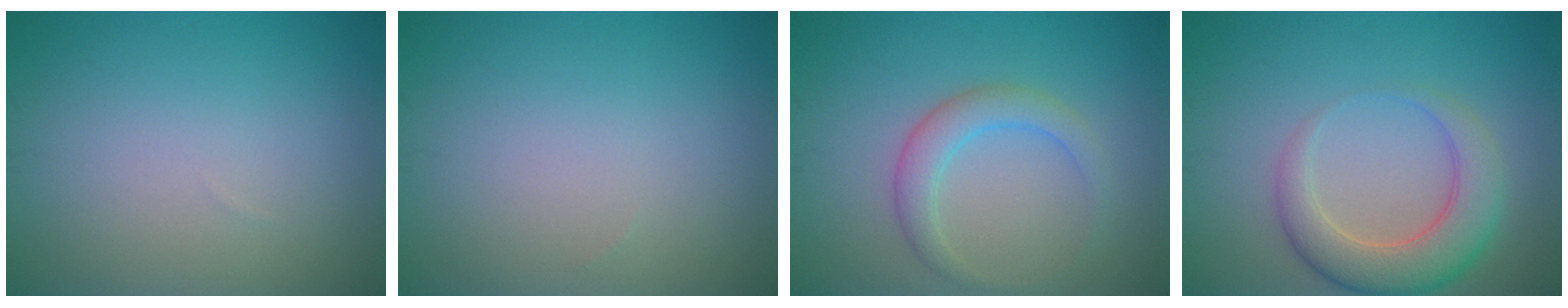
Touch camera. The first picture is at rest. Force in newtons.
{"total": 0.0}
{"total": 2.8, "press": 2.8, "slide": 0.2}
{"total": 5.3, "press": 5.3, "slide": 0.3}